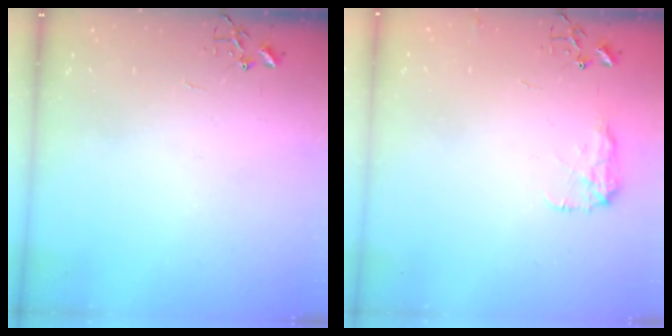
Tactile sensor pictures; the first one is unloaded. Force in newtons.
{"total": 8.7, "press": 8.6, "slide": 0.5}